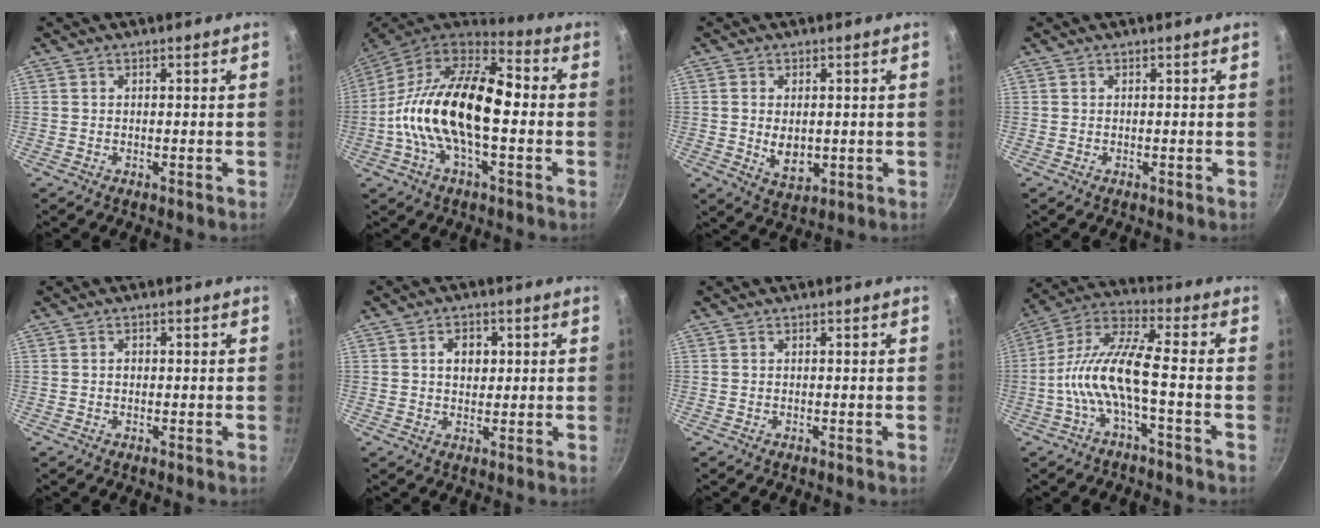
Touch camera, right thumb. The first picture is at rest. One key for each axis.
{"total": 22.6, "fx": -1.3, "fy": 11.3, "fz": 19.5, "tx": -0.337, "ty": 0.039, "tz": -0.043}
{"total": 5.0, "fx": -0.1, "fy": 3.2, "fz": 3.8, "tx": -0.061, "ty": -0.010, "tz": 0.006}
{"total": 0.0}
{"total": 0.8, "fx": 0.0, "fy": 0.7, "fz": 0.4, "tx": -0.004, "ty": 0.004, "tz": 0.000}
{"total": 4.5, "fx": 1.0, "fy": 3.4, "fz": 2.8, "tx": -0.023, "ty": 0.002, "tz": 0.014}
{"total": 0.0}
{"total": 12.1, "fx": -3.0, "fy": 3.1, "fz": 11.3, "tx": -0.239, "ty": 0.041, "tz": -0.071}